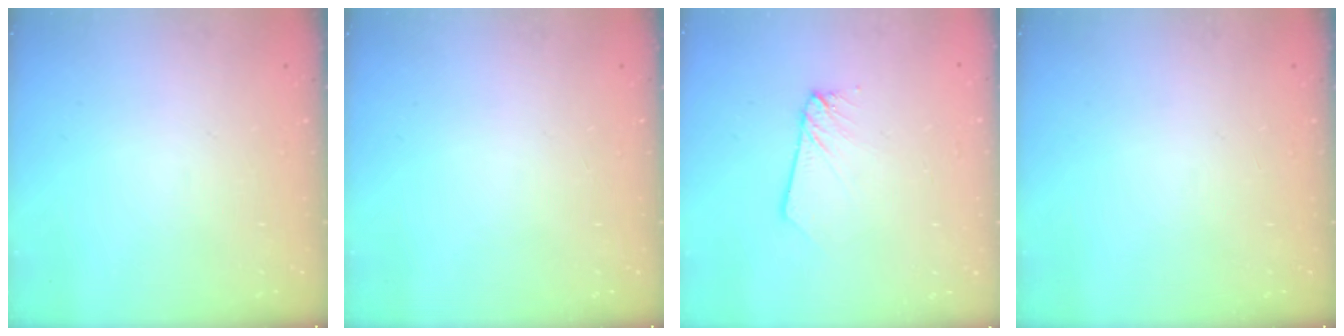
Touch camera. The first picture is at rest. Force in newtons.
{"total": 0.0}
{"total": 2.3, "press": 2.3, "slide": 0.2}
{"total": 0.0}